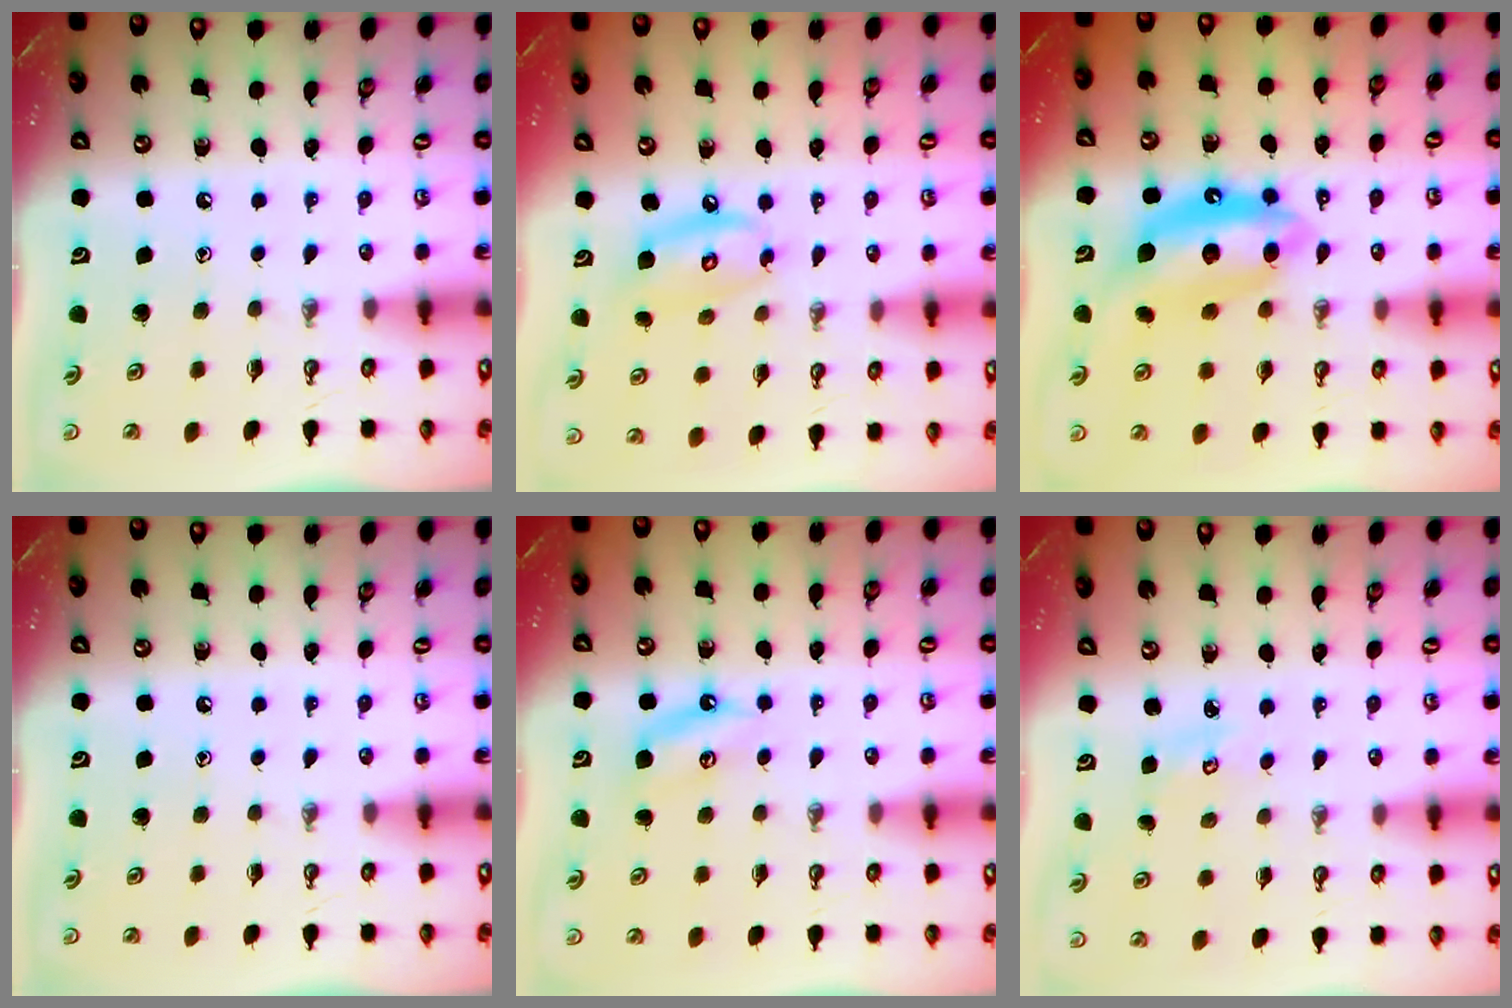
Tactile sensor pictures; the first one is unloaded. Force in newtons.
{"total": 10.5, "press": 10.5, "slide": 1.1}
{"total": 12.1, "press": 12.1, "slide": 1.0}
{"total": 0.0}
{"total": 4.5, "press": 4.4, "slide": 0.8}
{"total": 2.3, "press": 2.3, "slide": 0.2}